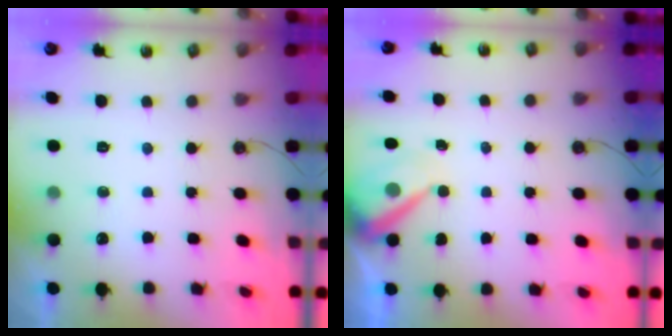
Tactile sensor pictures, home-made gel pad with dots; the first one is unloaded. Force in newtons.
{"total": 8.0, "press": 8.0, "slide": 0.8}